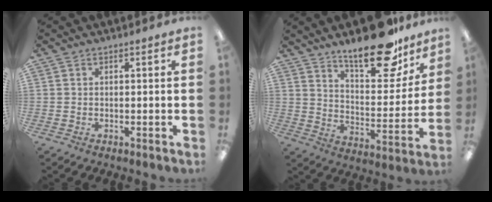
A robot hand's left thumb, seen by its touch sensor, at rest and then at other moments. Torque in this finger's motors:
{"motor_torque": [0.24, 0.36, 1.47, -1.29, 0.19]}